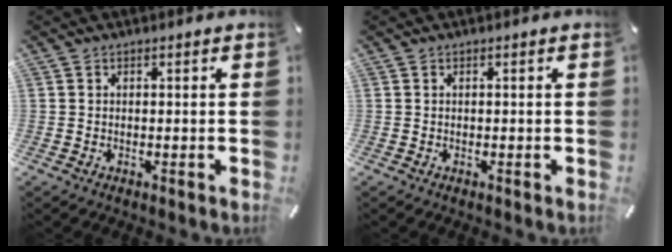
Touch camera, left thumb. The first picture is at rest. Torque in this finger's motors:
{"motor_torque": [-0.02, 0.09, -0.08, 0.00, 0.01]}